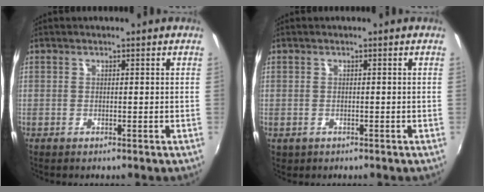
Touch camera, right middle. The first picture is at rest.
{"total": 0.9, "force": [-0.2, 0.8, 0.3], "torque": [-0.006, -0.002, -0.002]}